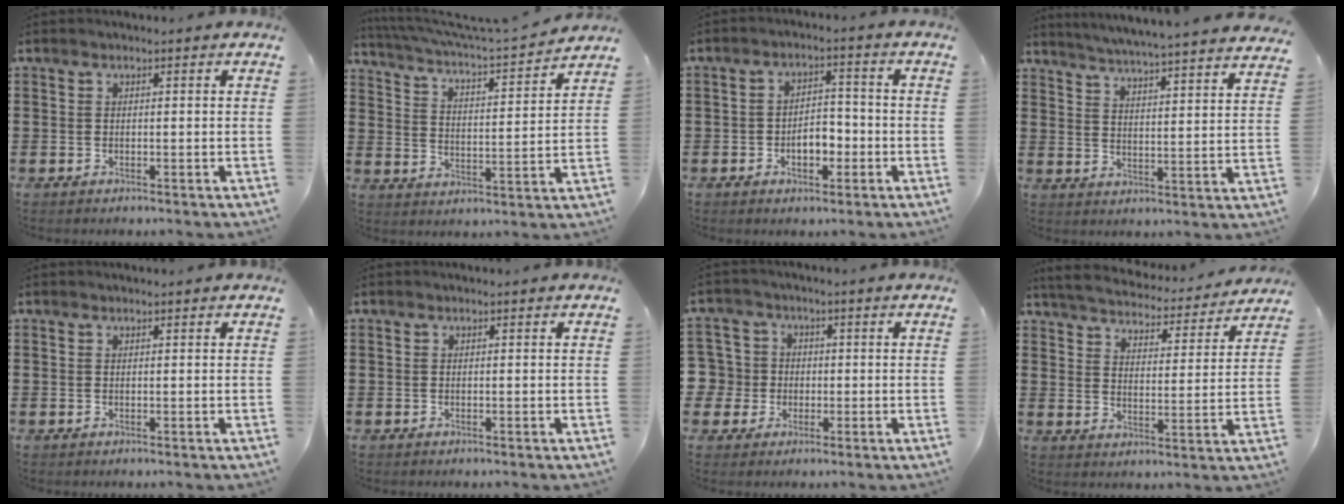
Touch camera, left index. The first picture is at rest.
{"total": 4.3, "force": [3.9, 0.1, 1.7], "torque": [-0.053, -0.034, 0.058]}
{"total": 4.6, "force": [-1.6, 2.6, 3.5], "torque": [-0.056, 0.005, -0.033]}
{"total": 4.6, "force": [4.4, -1.1, 0.9], "torque": [-0.037, -0.039, 0.071]}
{"total": 0.0}
{"total": 0.0}
{"total": 5.3, "force": [-0.6, 5.2, 0.5], "torque": [-0.047, 0.007, -0.016]}
{"total": 4.8, "force": [4.8, 0.0, 0.4], "torque": [-0.035, -0.041, 0.079]}